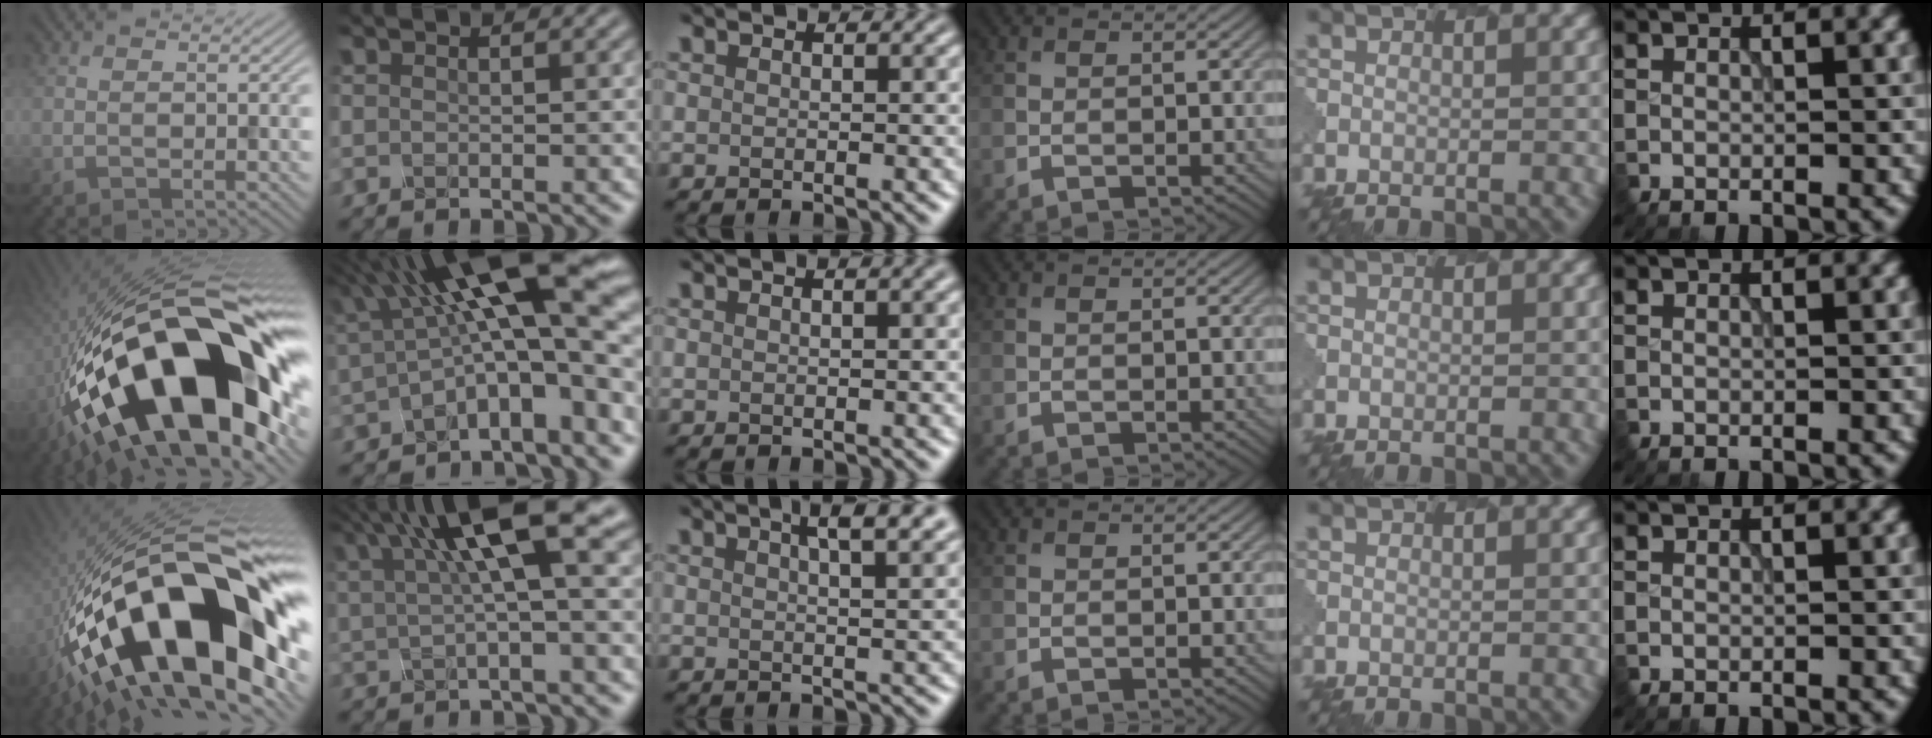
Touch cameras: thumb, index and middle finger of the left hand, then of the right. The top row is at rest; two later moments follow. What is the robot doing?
{"motion": "dispense", "object": "syringe"}